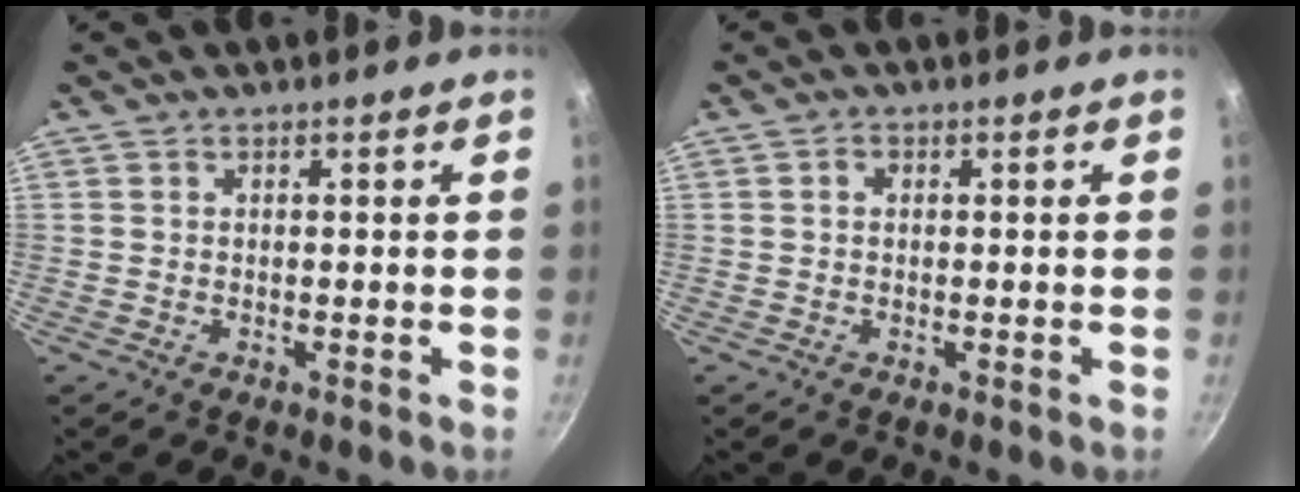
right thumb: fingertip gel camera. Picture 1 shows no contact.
{"total": 1.2, "force": [0.2, 0.9, 0.7], "torque": [-0.011, 0.006, 0.003]}